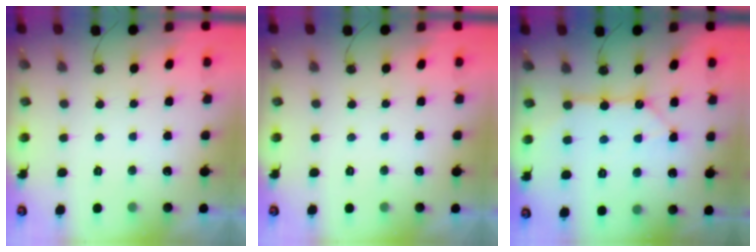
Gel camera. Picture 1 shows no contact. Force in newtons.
{"total": 0.0}
{"total": 10.8, "press": 10.8, "slide": 0.6}